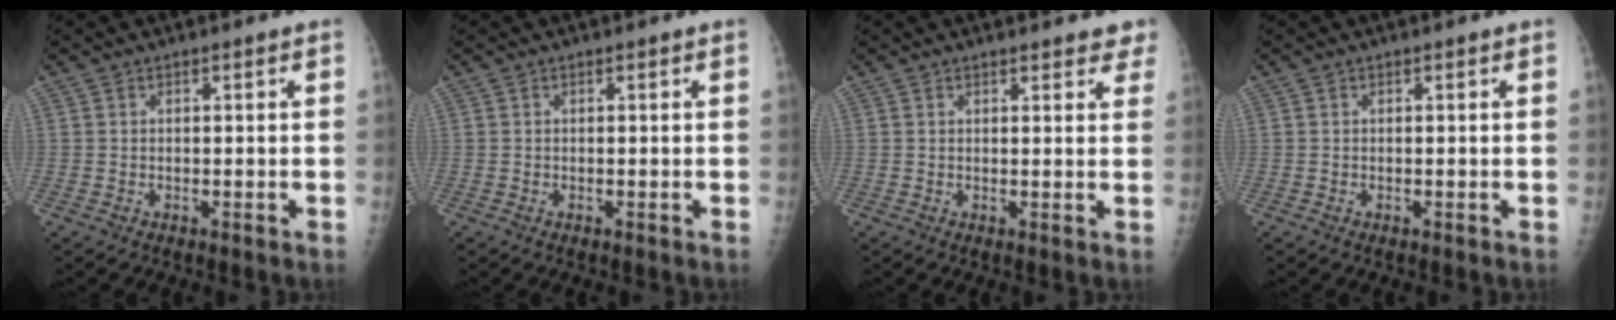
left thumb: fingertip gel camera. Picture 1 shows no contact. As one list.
[{"total": 0.0}, {"total": 4.8, "force": [4.1, 1.5, 2.1], "torque": [0.004, -0.012, 0.038]}, {"total": 0.0}]